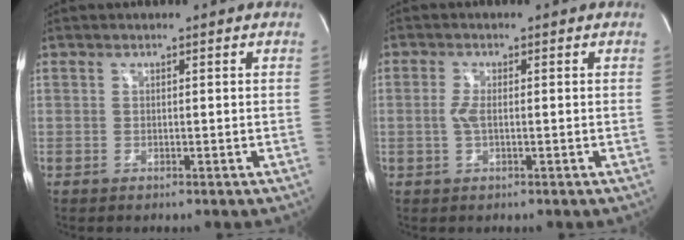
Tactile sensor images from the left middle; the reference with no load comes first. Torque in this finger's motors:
{"motor_torque": [0.56, 0.31, 0.19, 0.07]}